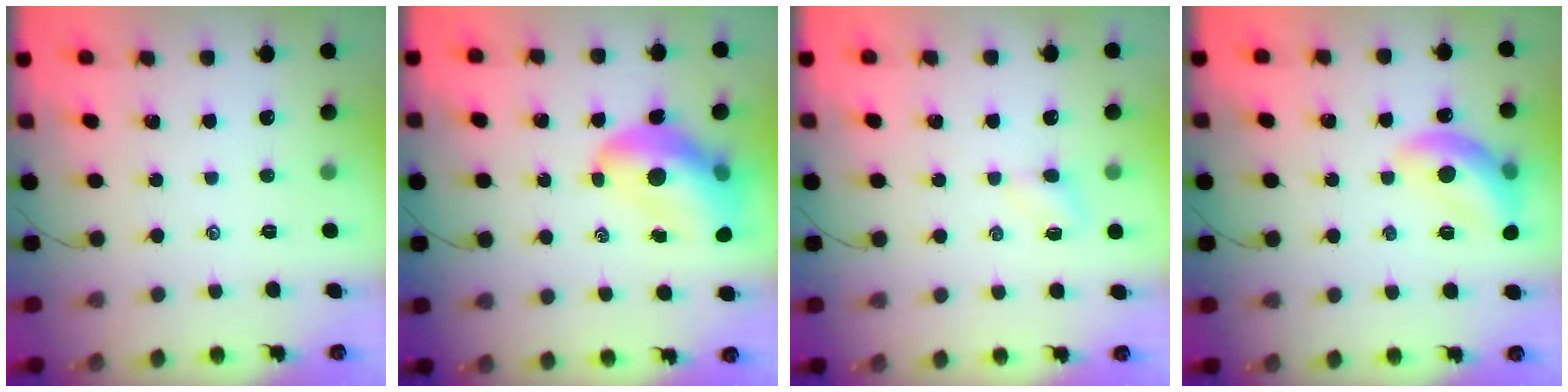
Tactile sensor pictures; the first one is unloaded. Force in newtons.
{"total": 13.8, "press": 13.3, "slide": 3.7}
{"total": 3.2, "press": 3.0, "slide": 0.9}
{"total": 13.5, "press": 13.4, "slide": 1.8}